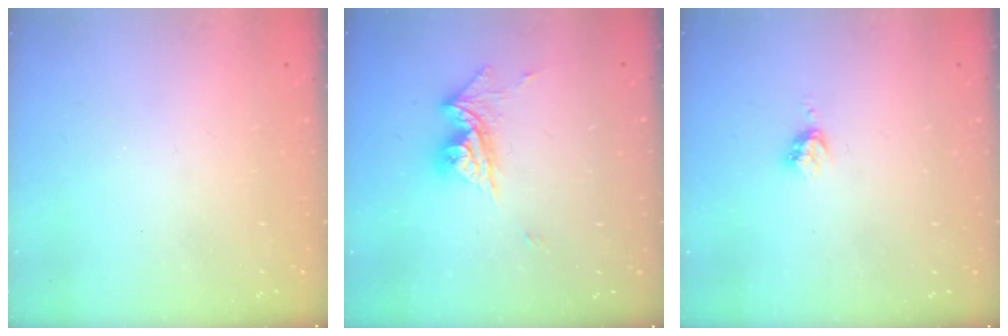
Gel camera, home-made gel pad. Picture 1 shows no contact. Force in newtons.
{"total": 11.2, "press": 11.1, "slide": 1.1}
{"total": 3.2, "press": 3.1, "slide": 0.4}